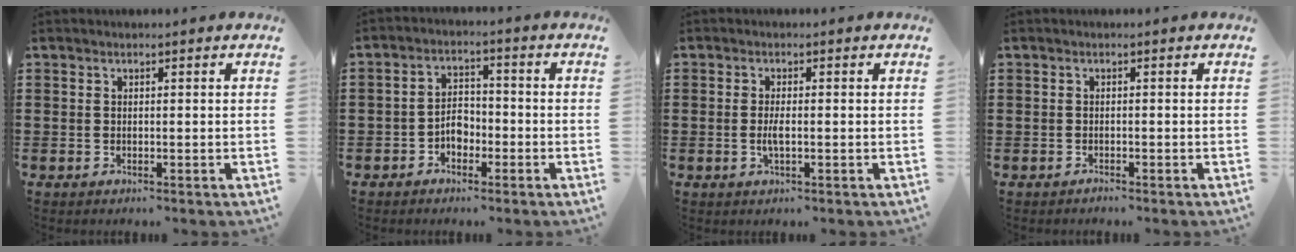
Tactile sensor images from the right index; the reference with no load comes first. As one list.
[{"total": 3.6, "force": [-1.8, 2.4, 1.9], "torque": [-0.040, 0.008, -0.035]}, {"total": 2.3, "force": [-0.4, 0.7, 2.1], "torque": [-0.053, -0.005, -0.012]}, {"total": 0.7, "force": [-0.6, 0.2, 0.0], "torque": [0.000, 0.003, -0.015]}]